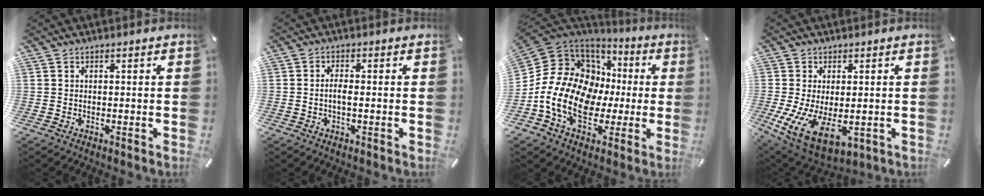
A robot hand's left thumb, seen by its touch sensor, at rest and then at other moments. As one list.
[{"total": 2.6, "force": [-0.6, 0.8, 2.4], "torque": [-0.052, 0.001, -0.013]}, {"total": 18.8, "force": [-2.5, 14.8, 11.3], "torque": [-0.232, -0.002, -0.038]}, {"total": 12.1, "force": [-1.9, 6.5, 10.0], "torque": [-0.204, -0.010, -0.024]}]